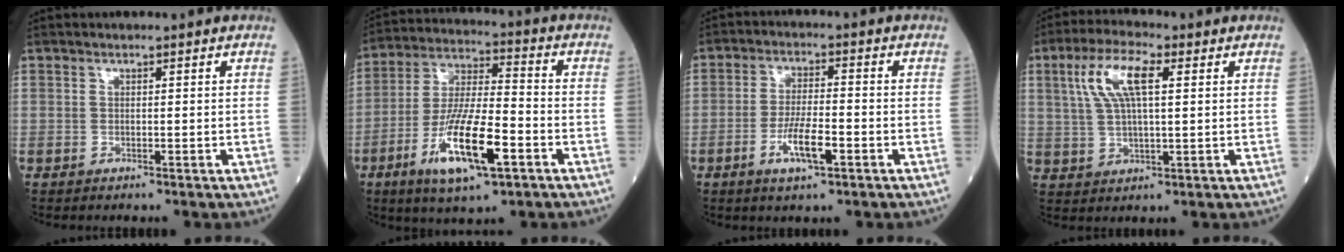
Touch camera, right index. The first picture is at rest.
{"total": 14.5, "force": [-6.0, 3.0, 12.9], "torque": [-0.251, -0.015, -0.105]}
{"total": 6.2, "force": [-2.6, 1.3, 5.5], "torque": [-0.106, -0.004, -0.047]}
{"total": 8.7, "force": [2.9, 2.4, 7.9], "torque": [-0.168, 0.017, 0.058]}